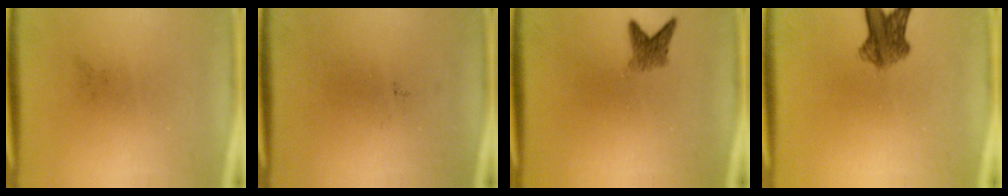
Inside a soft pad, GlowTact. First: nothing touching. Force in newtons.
{"total": 0.0}
{"total": 2.4}
{"total": 5.5}